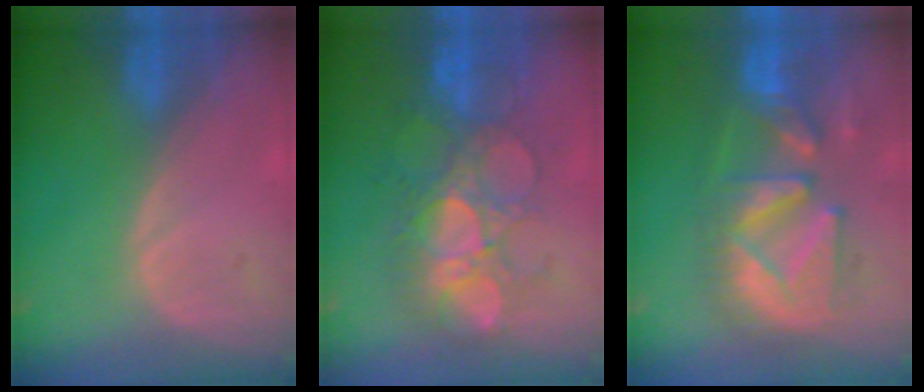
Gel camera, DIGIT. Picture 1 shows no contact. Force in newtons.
{"total": 9.3, "press": 8.9, "slide": 2.6}
{"total": 10.9, "press": 10.6, "slide": 2.8}